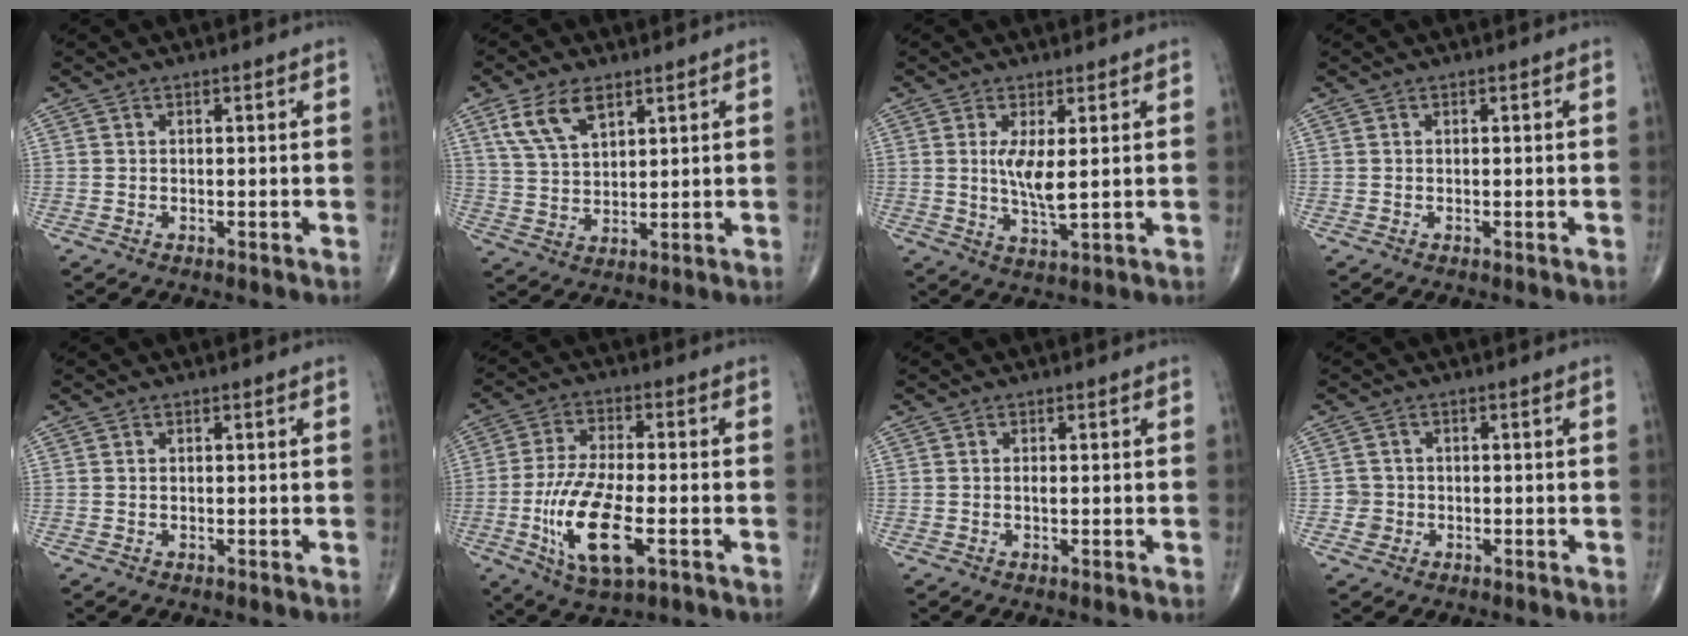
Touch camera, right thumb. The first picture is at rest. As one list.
[{"total": 8.5, "force": [4.7, 4.4, 5.6], "torque": [-0.099, -0.014, 0.098]}, {"total": 4.8, "force": [0.6, 1.1, 4.7], "torque": [-0.104, -0.016, 0.013]}, {"total": 0.0}, {"total": 0.0}, {"total": 14.1, "force": [-4.2, 5.4, 12.4], "torque": [-0.250, 0.003, -0.071]}, {"total": 0.6, "force": [0.0, 0.2, 0.6], "torque": [-0.012, -0.001, -0.002]}, {"total": 2.2, "force": [-0.6, 2.1, -0.1], "torque": [0.017, 0.009, -0.014]}]